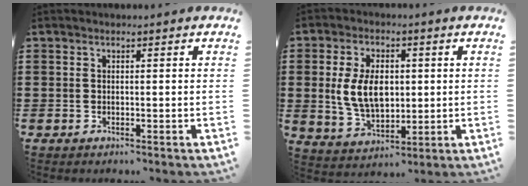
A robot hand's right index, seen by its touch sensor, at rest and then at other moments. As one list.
[{"total": 8.5, "force": [0.7, 5.3, 6.5], "torque": [-0.143, 0.008, 0.007]}]